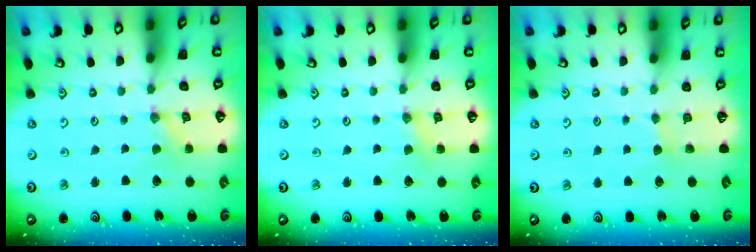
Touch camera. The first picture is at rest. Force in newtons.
{"total": 2.8, "press": 2.7, "slide": 0.5}
{"total": 2.9, "press": 2.9, "slide": 0.4}